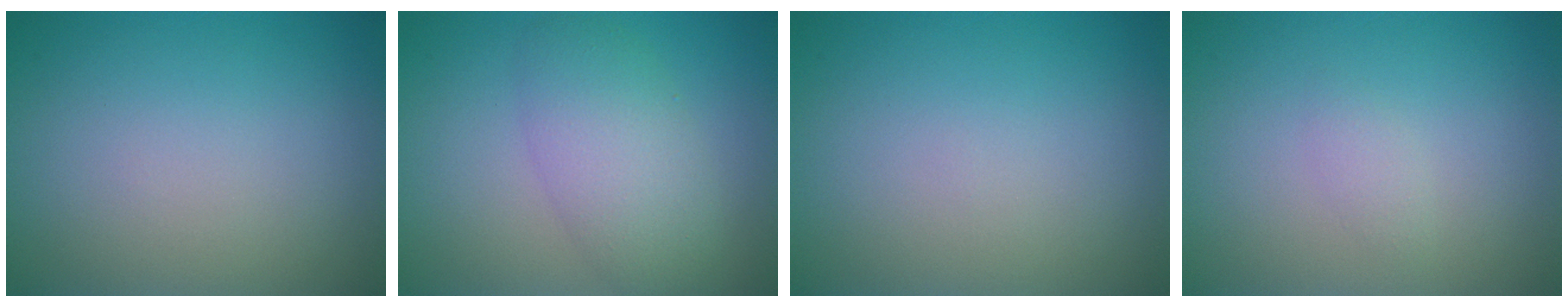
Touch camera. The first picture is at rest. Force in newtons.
{"total": 4.7, "press": 4.7, "slide": 0.1}
{"total": 0.0}
{"total": 0.9, "press": 0.9, "slide": 0.0}